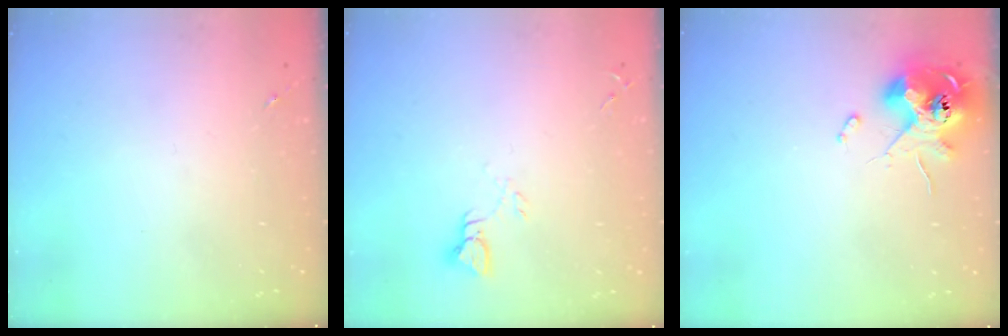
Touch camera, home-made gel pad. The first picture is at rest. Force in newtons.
{"total": 3.3, "press": 3.3, "slide": 0.3}
{"total": 11.4, "press": 11.2, "slide": 1.6}